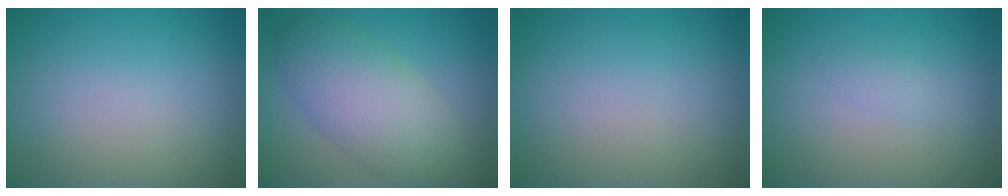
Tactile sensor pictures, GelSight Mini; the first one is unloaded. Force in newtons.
{"total": 6.8, "press": 6.8, "slide": 0.5}
{"total": 0.0}
{"total": 0.9, "press": 0.9, "slide": 0.1}